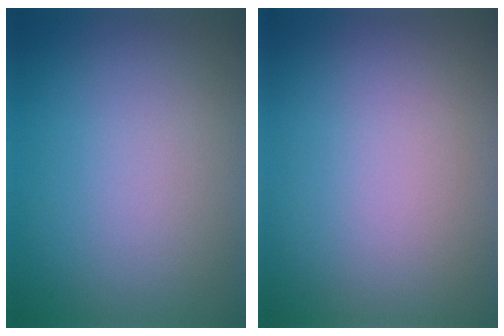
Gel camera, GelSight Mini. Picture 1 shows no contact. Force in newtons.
{"total": 0.0}